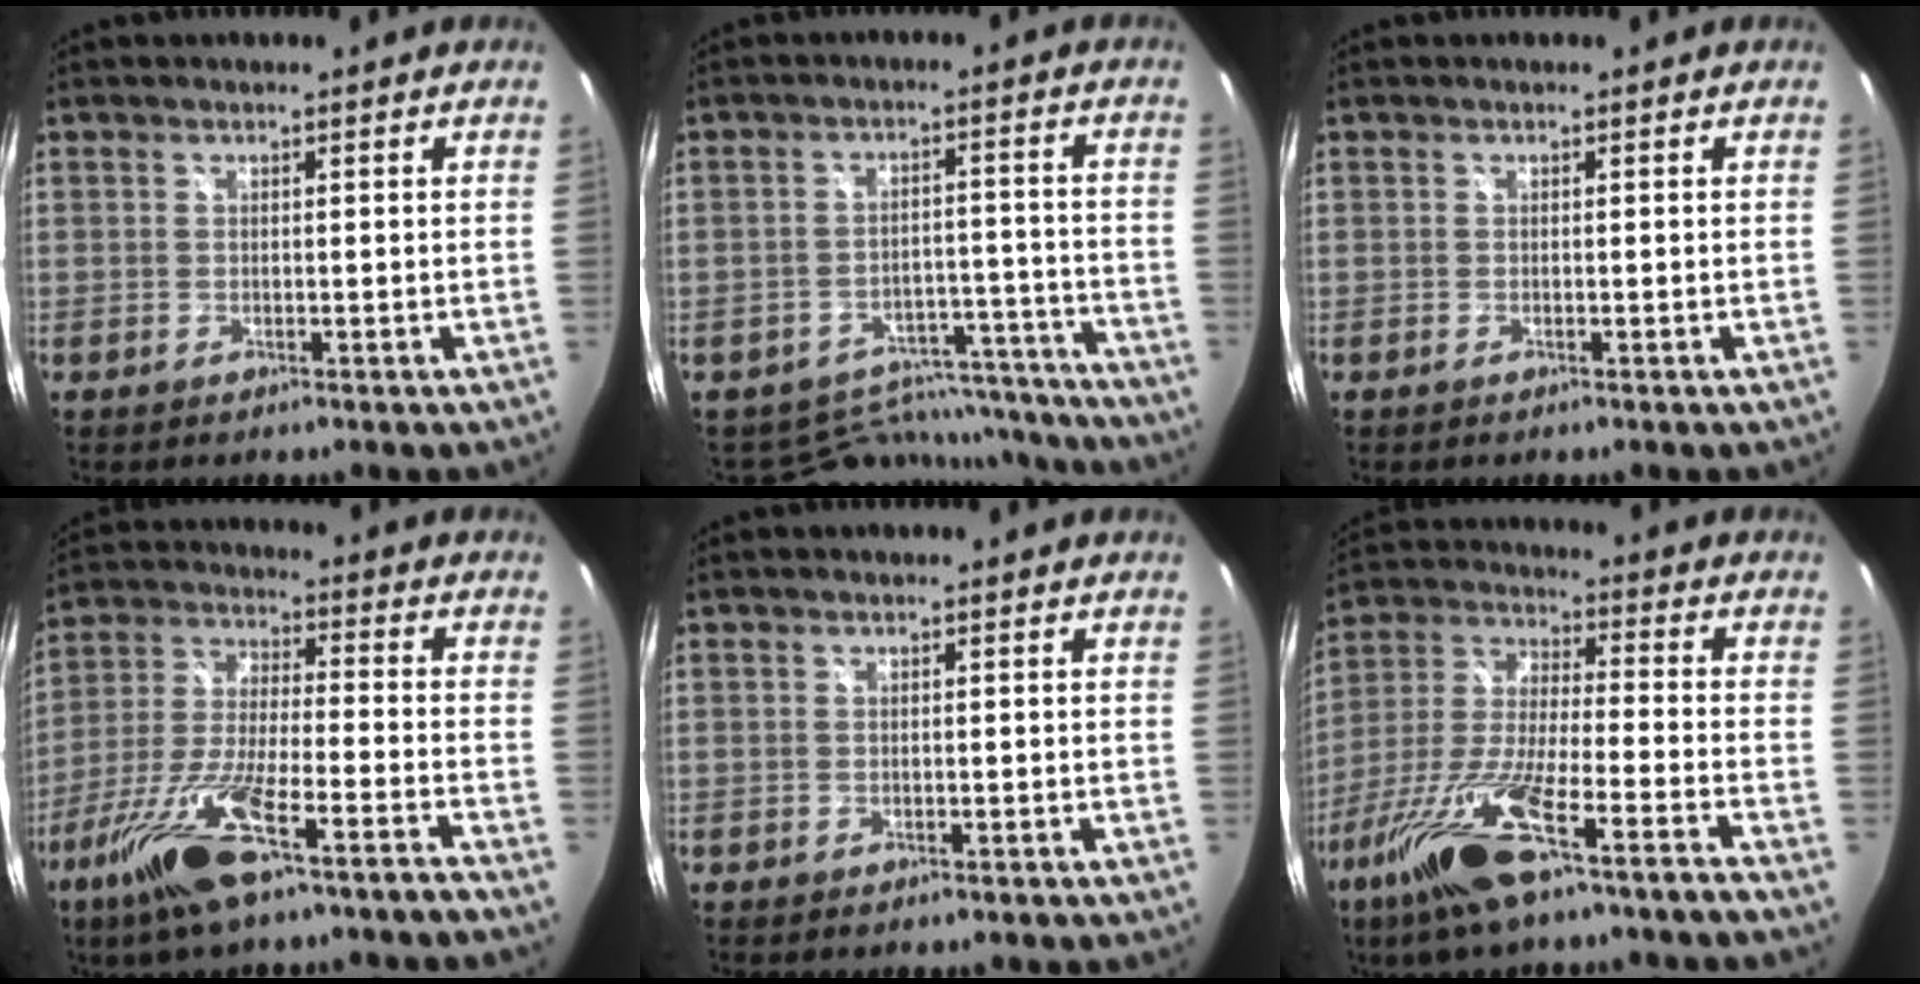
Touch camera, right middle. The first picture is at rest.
{"total": 14.5, "force": [-13.2, 5.6, 2.5], "torque": [-0.044, 0.032, -0.165]}
{"total": 0.0}
{"total": 16.1, "force": [-10.7, 1.4, 11.9], "torque": [-0.253, -0.035, -0.194]}
{"total": 0.6, "force": [-0.4, 0.4, 0.2], "torque": [-0.004, -0.002, -0.007]}
{"total": 16.9, "force": [-11.0, 1.2, 12.8], "torque": [-0.271, -0.032, -0.206]}